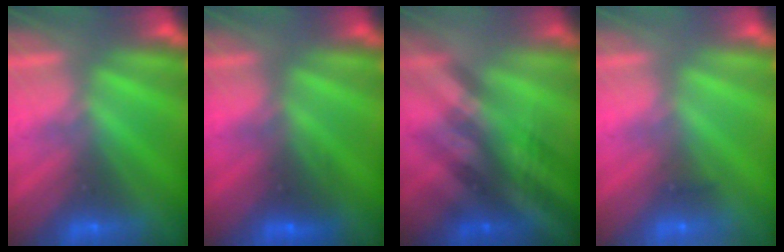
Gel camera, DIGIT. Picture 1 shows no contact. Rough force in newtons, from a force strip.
{"total": 2.6}
{"total": 2.6}
{"total": 2.4}